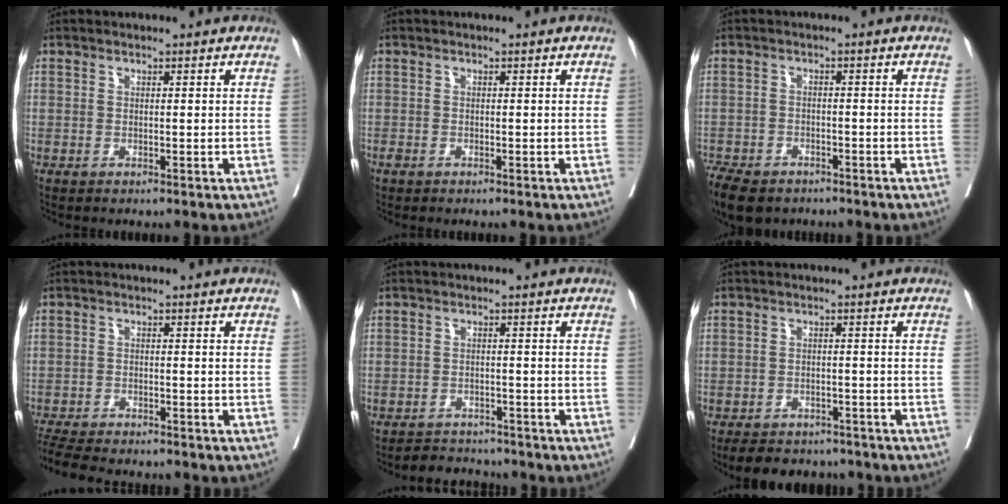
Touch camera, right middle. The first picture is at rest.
{"total": 0.5, "force": [-0.4, 0.3, 0.2], "torque": [-0.008, -0.001, -0.010]}
{"total": 9.8, "force": [-7.4, 4.8, 4.3], "torque": [-0.089, -0.012, -0.113]}
{"total": 10.4, "force": [-9.4, 1.7, 4.1], "torque": [-0.074, -0.016, -0.145]}
{"total": 4.0, "force": [-3.8, 1.3, -0.5], "torque": [0.006, -0.002, -0.060]}
{"total": 8.5, "force": [-7.4, 3.7, 2.0], "torque": [-0.028, -0.002, -0.095]}